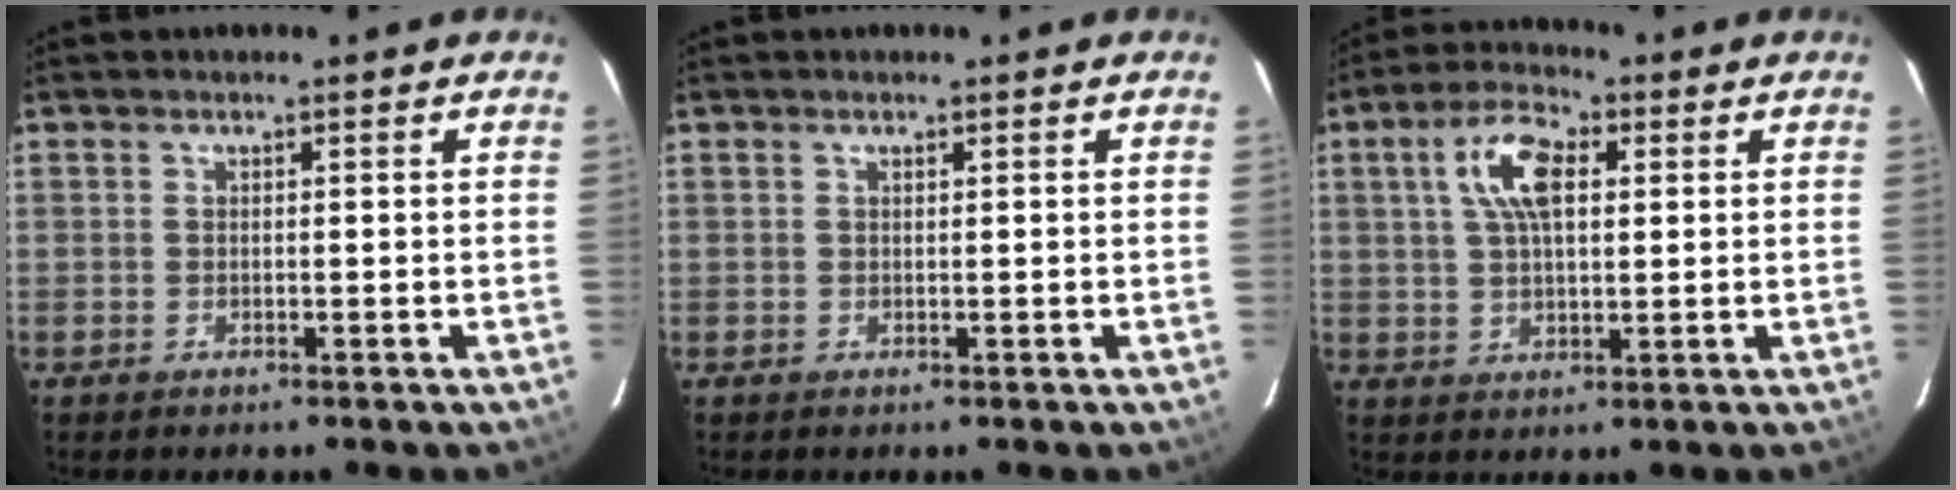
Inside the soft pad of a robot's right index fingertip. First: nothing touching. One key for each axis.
{"total": 0.0}
{"total": 8.9, "fx": 2.6, "fy": 4.2, "fz": 7.4, "tx": -0.142, "ty": 0.021, "tz": 0.048}